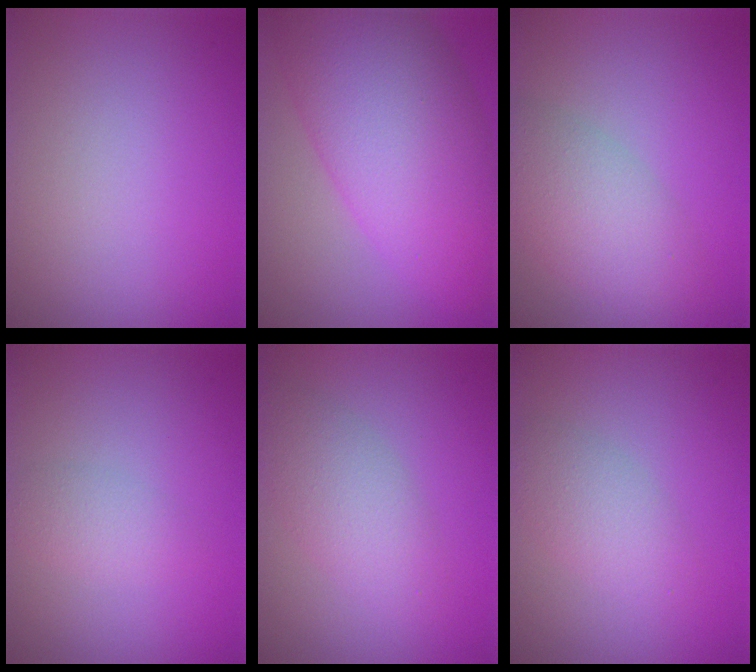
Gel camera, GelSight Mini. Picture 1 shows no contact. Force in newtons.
{"total": 11.4, "press": 11.4, "slide": 0.3}
{"total": 4.9, "press": 4.9, "slide": 0.3}
{"total": 1.8, "press": 1.8, "slide": 0.1}
{"total": 3.8, "press": 3.8, "slide": 0.2}
{"total": 2.8, "press": 2.8, "slide": 0.1}